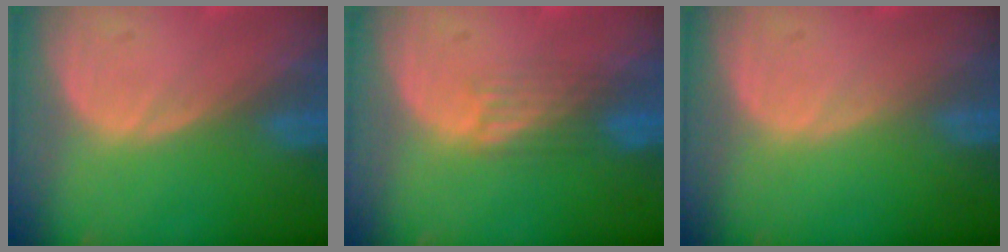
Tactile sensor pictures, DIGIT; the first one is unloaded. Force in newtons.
{"total": 3.9, "press": 3.2, "slide": 2.2}
{"total": 0.0}